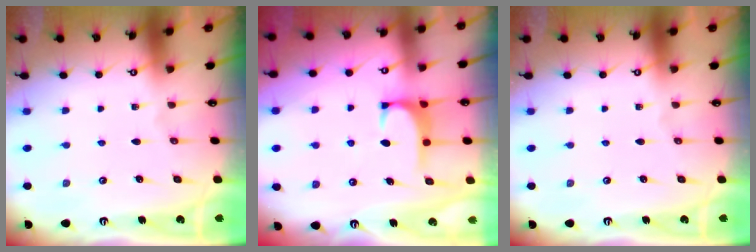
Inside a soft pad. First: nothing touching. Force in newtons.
{"total": 1.1, "press": 0.8, "slide": 0.8}
{"total": 0.0}